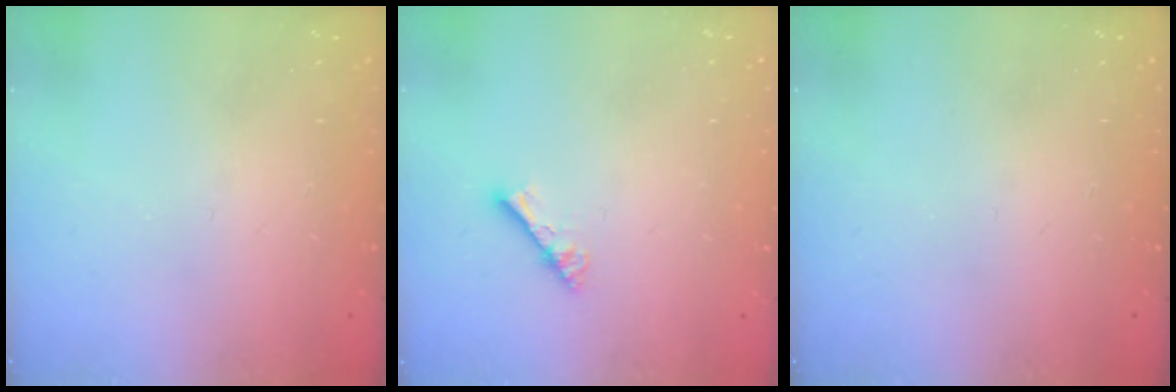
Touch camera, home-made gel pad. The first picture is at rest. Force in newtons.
{"total": 2.8, "press": 2.8, "slide": 0.2}
{"total": 0.0}